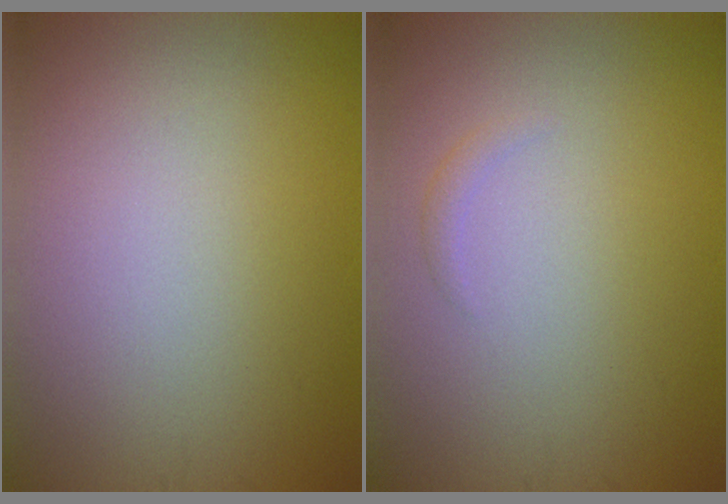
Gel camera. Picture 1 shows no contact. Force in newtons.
{"total": 0.7, "press": 0.7, "slide": 0.1}